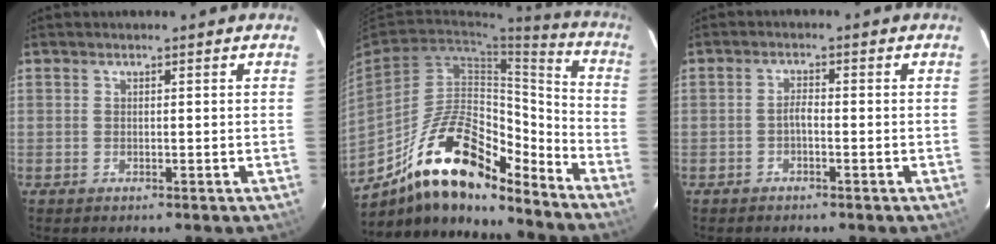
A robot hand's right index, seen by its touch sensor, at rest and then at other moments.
{"total": 20.3, "force": [-15.3, 7.1, 11.5], "torque": [-0.198, 0.018, -0.256]}
{"total": 1.6, "force": [-0.9, 0.4, 1.3], "torque": [-0.026, 0.006, -0.018]}